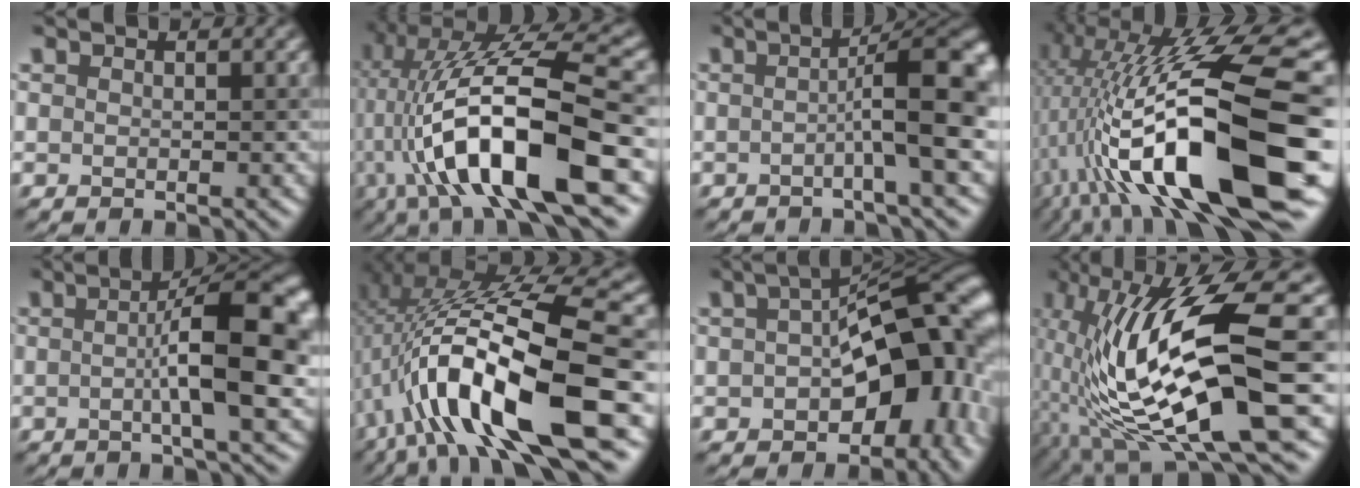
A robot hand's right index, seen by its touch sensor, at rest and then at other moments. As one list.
[{"total": 14.4, "force": [-2.8, 3.7, 13.7], "torque": [-0.233, 0.016, -0.046]}, {"total": 7.3, "force": [-0.5, 1.1, 7.2], "torque": [-0.100, 0.019, -0.017]}, {"total": 17.0, "force": [-3.5, 4.5, 16.0], "torque": [-0.273, 0.014, -0.053]}, {"total": 8.7, "force": [0.0, 1.7, 8.5], "torque": [-0.121, 0.007, -0.002]}, {"total": 13.5, "force": [-3.6, 3.1, 12.7], "torque": [-0.226, 0.012, -0.056]}, {"total": 13.7, "force": [-1.4, 7.7, 11.2], "torque": [-0.136, 0.005, -0.020]}, {"total": 15.2, "force": [-2.3, 3.3, 14.6], "torque": [-0.276, 0.011, -0.028]}]